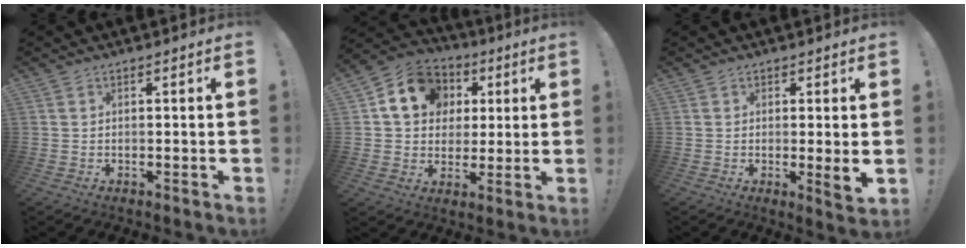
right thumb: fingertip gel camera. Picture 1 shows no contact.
{"total": 14.2, "force": [4.4, 11.9, 6.4], "torque": [-0.078, -0.013, 0.087]}
{"total": 4.1, "force": [0.5, 0.0, 4.1], "torque": [-0.046, -0.018, 0.008]}